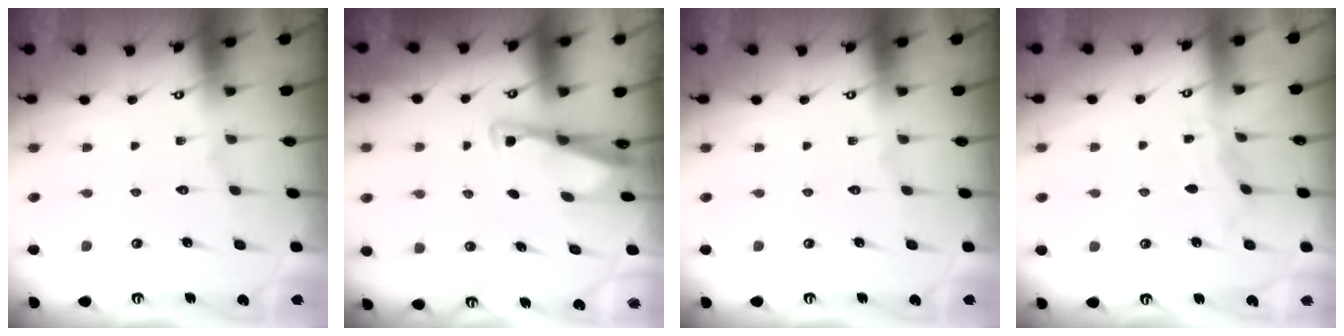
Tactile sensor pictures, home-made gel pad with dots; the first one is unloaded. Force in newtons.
{"total": 2.9, "press": 2.9, "slide": 0.3}
{"total": 0.0}
{"total": 3.7, "press": 3.7, "slide": 0.5}